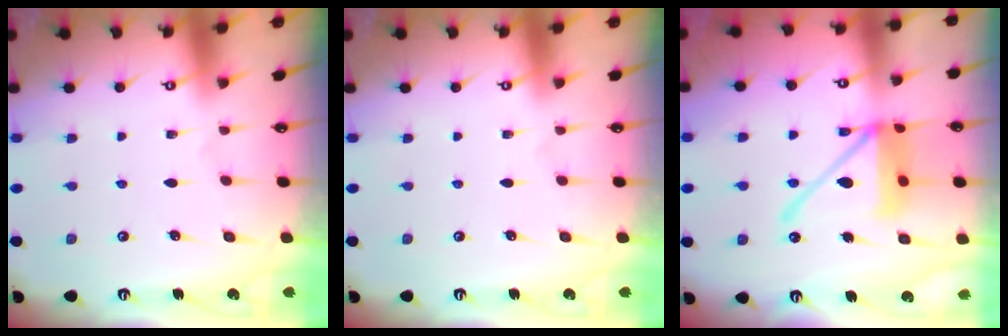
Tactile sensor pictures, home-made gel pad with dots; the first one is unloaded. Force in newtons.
{"total": 0.0}
{"total": 15.0, "press": 14.9, "slide": 1.8}